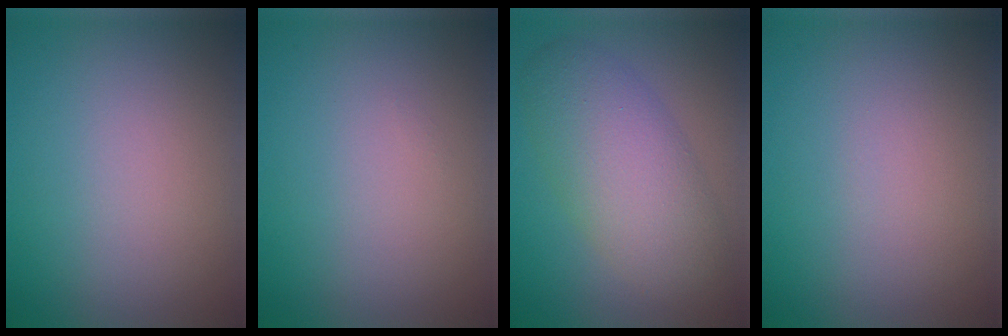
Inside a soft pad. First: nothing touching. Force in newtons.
{"total": 0.0}
{"total": 6.6, "press": 6.6, "slide": 0.2}
{"total": 0.0}